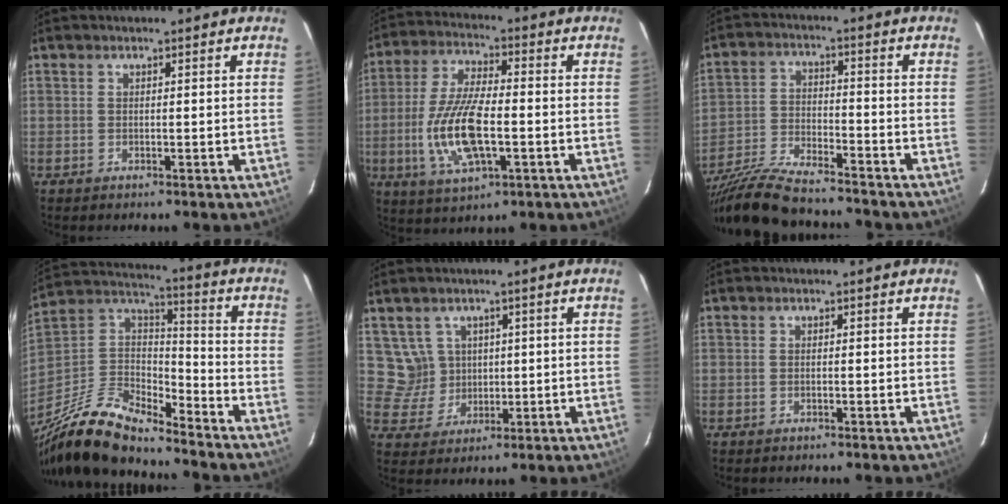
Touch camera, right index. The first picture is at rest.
{"total": 13.8, "force": [-3.1, 5.1, 12.5], "torque": [-0.262, -0.005, -0.056]}
{"total": 17.2, "force": [-15.3, 2.5, 7.4], "torque": [-0.160, -0.032, -0.267]}
{"total": 19.9, "force": [-16.1, 5.6, 10.2], "torque": [-0.225, -0.015, -0.306]}
{"total": 5.5, "force": [1.6, 5.2, 0.7], "torque": [-0.016, 0.011, 0.045]}
{"total": 0.0}